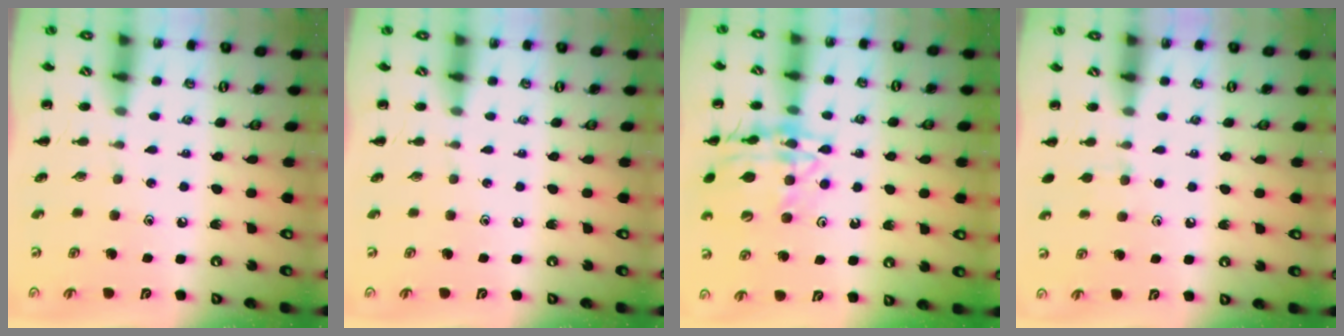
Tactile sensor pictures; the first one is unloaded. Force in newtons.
{"total": 0.0}
{"total": 16.8, "press": 16.7, "slide": 1.6}
{"total": 4.5, "press": 4.2, "slide": 1.7}